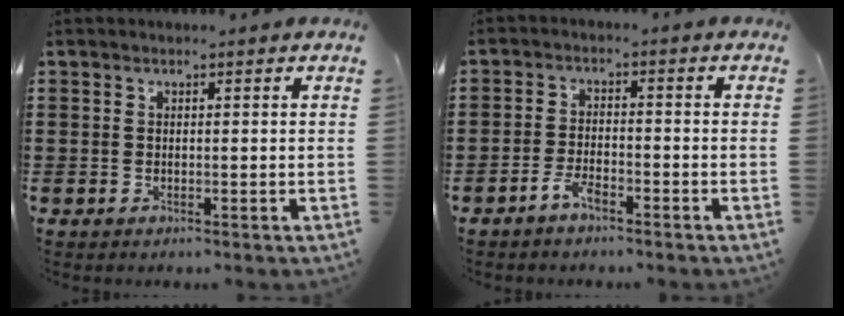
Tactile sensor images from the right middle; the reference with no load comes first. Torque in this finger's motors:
{"motor_torque": [-0.02, 0.05, -0.07, -0.03]}